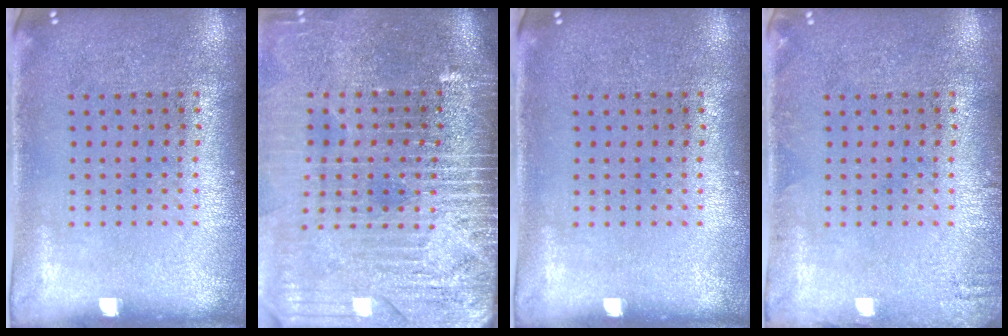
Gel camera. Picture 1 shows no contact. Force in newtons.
{"total": 4.5, "press": 3.9, "slide": 2.3}
{"total": 0.0}
{"total": 1.0, "press": 1.0, "slide": 0.2}